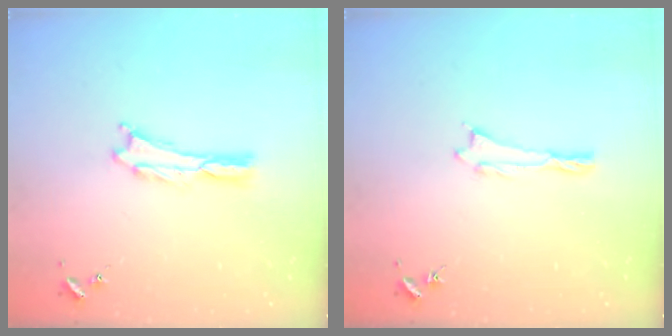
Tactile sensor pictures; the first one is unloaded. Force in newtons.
{"total": 0.0}